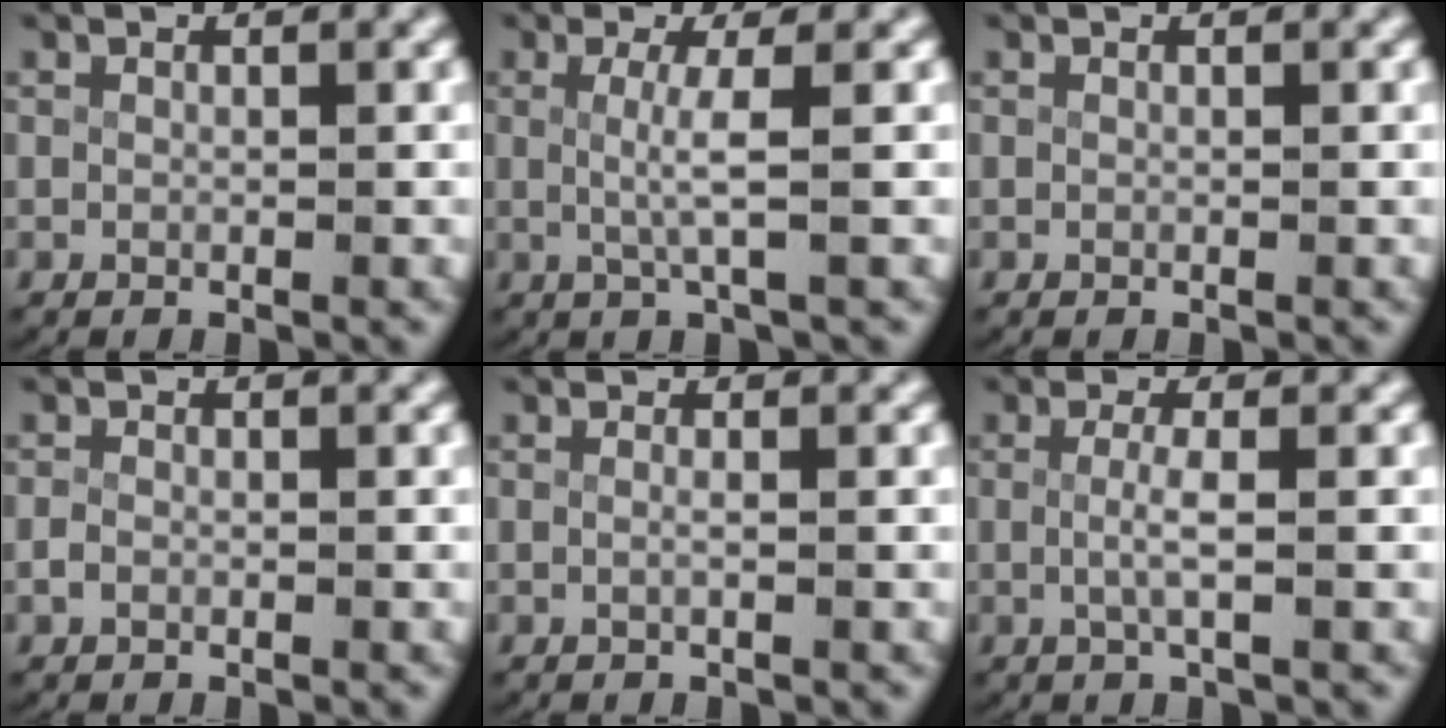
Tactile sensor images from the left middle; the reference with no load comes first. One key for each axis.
{"total": 3.0, "fx": 0.3, "fy": -0.3, "fz": 3.0, "tx": -0.065, "ty": -0.007, "tz": 0.009}
{"total": 0.0}
{"total": 0.8, "fx": -0.4, "fy": 0.5, "fz": 0.4, "tx": -0.020, "ty": -0.007, "tz": -0.004}
{"total": 0.8, "fx": -0.3, "fy": -0.2, "fz": 0.7, "tx": -0.021, "ty": -0.006, "tz": -0.004}
{"total": 2.2, "fx": -0.2, "fy": 0.0, "fz": 2.2, "tx": -0.051, "ty": -0.007, "tz": 0.000}